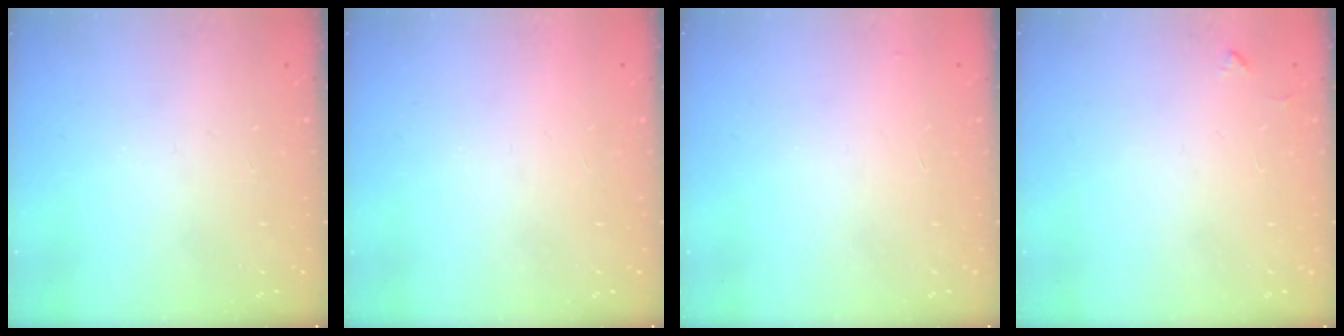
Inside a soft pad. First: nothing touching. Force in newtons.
{"total": 1.6, "press": 1.6, "slide": 0.1}
{"total": 2.9, "press": 2.9, "slide": 0.1}
{"total": 3.5, "press": 3.5, "slide": 0.5}